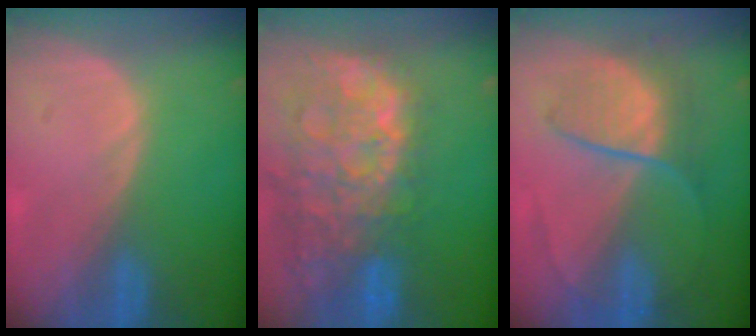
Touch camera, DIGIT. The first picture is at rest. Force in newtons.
{"total": 14.9, "press": 12.1, "slide": 8.7}
{"total": 6.5, "press": 6.5, "slide": 0.9}